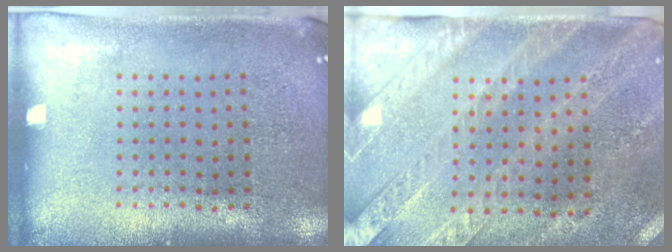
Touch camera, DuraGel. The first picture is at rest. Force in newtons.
{"total": 2.6, "press": 2.4, "slide": 1.2}